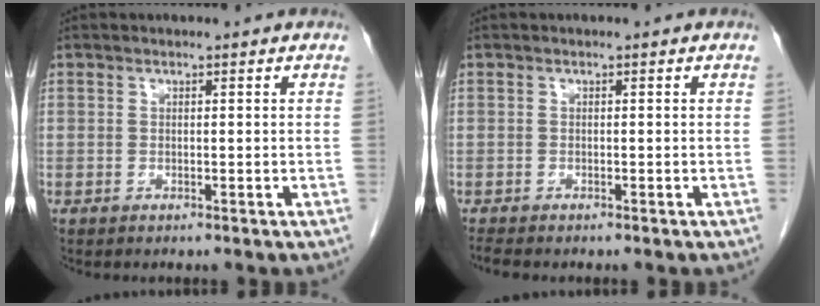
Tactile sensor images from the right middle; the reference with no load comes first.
{"total": 1.4, "force": [-1.3, 0.1, 0.5], "torque": [-0.019, -0.006, -0.023]}